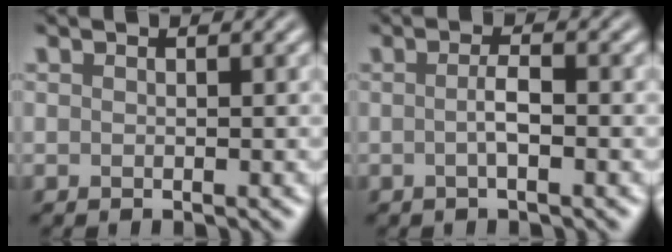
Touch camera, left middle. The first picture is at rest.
{"total": 1.8, "force": [-0.2, 0.3, 1.7], "torque": [-0.030, 0.005, -0.002]}